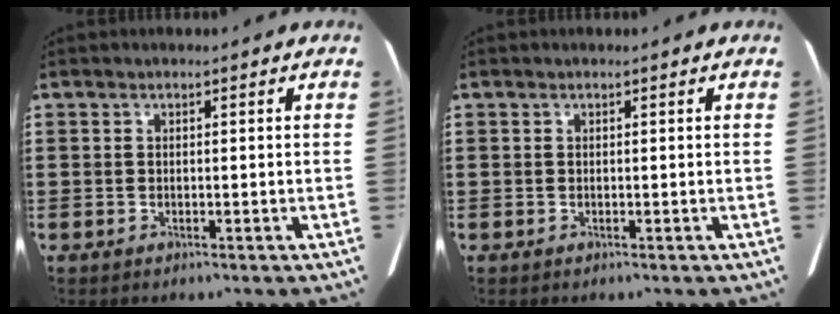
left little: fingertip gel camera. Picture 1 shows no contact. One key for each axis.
{"total": 0.0}